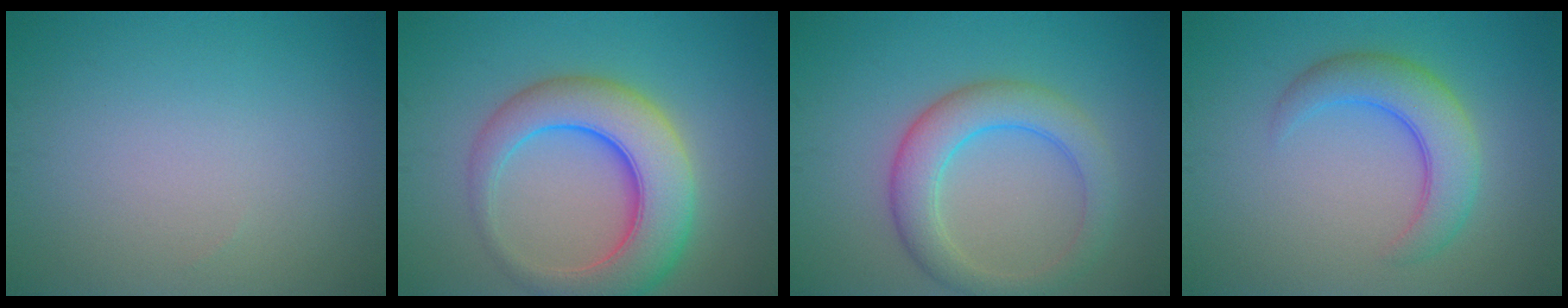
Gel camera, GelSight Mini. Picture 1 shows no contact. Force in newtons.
{"total": 8.4, "press": 8.4, "slide": 0.2}
{"total": 4.9, "press": 4.9, "slide": 0.3}
{"total": 4.8, "press": 4.8, "slide": 0.1}